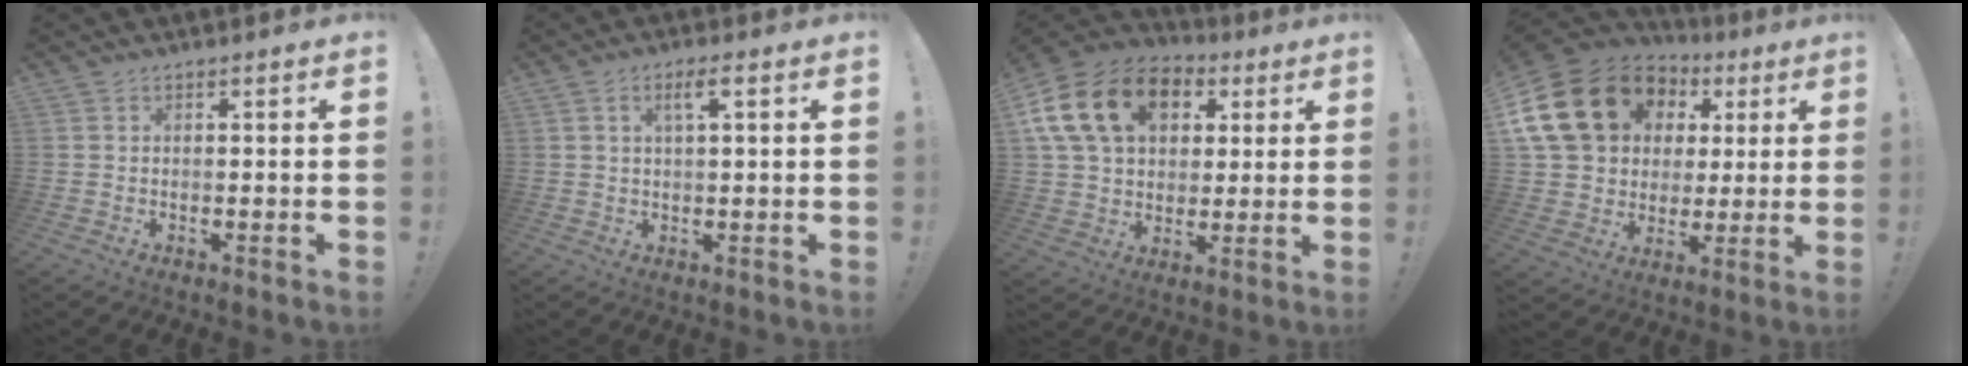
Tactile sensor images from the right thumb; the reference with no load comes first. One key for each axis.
{"total": 3.8, "fx": 1.4, "fy": 0.7, "fz": 3.5, "tx": -0.057, "ty": -0.001, "tz": 0.019}
{"total": 20.2, "fx": 7.1, "fy": 14.4, "fz": 12.3, "tx": -0.207, "ty": -0.008, "tz": 0.136}
{"total": 22.8, "fx": 7.7, "fy": 17.0, "fz": 13.0, "tx": -0.235, "ty": -0.019, "tz": 0.171}